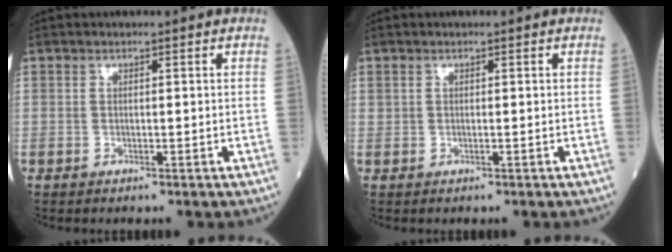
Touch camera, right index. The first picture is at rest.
{"total": 0.0}